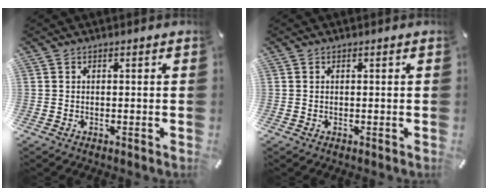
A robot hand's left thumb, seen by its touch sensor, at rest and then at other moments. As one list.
[{"total": 0.0}]